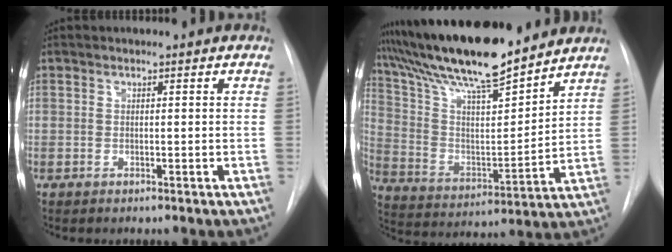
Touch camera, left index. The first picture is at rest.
{"total": 19.9, "force": [17.2, 1.8, 9.9], "torque": [-0.182, 0.005, 0.300]}